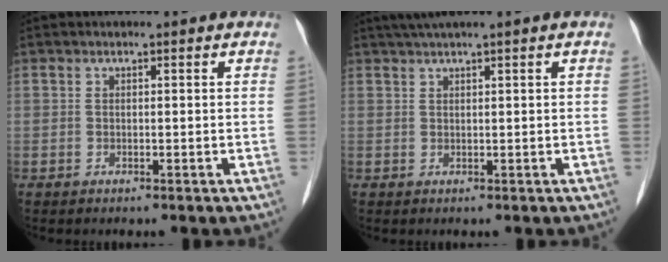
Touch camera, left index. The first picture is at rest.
{"total": 3.0, "force": [2.1, -0.8, 2.1], "torque": [-0.042, 0.011, 0.044]}